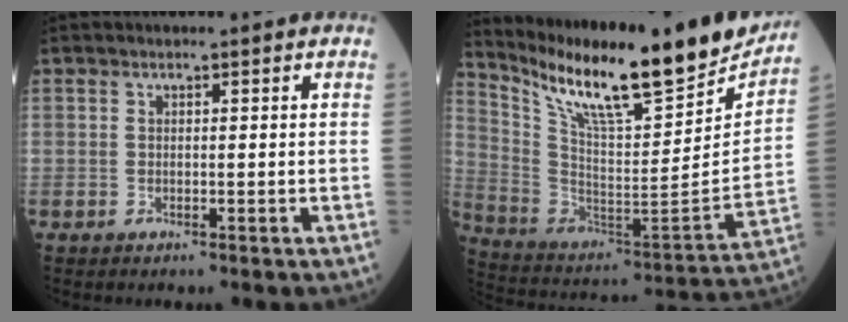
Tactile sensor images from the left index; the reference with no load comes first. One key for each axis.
{"total": 24.8, "fx": 20.4, "fy": 3.3, "fz": 13.8, "tx": -0.244, "ty": -0.040, "tz": 0.320}